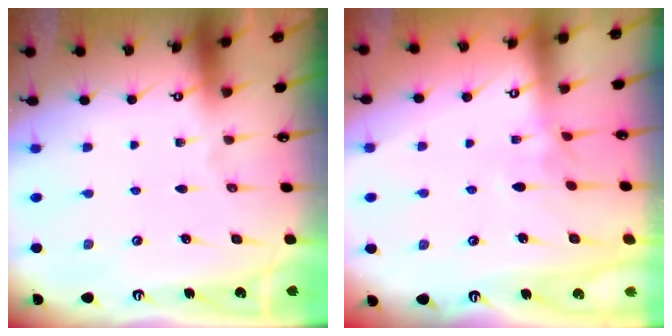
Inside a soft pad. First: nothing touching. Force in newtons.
{"total": 3.8, "press": 3.8, "slide": 0.2}